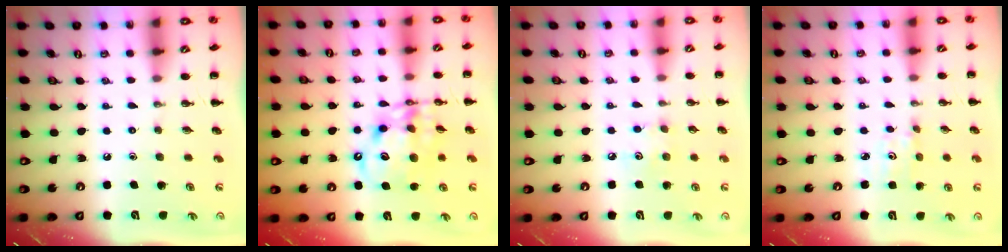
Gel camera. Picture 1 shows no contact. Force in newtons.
{"total": 12.3, "press": 11.8, "slide": 3.2}
{"total": 4.6, "press": 4.5, "slide": 1.1}
{"total": 2.8, "press": 2.7, "slide": 0.8}